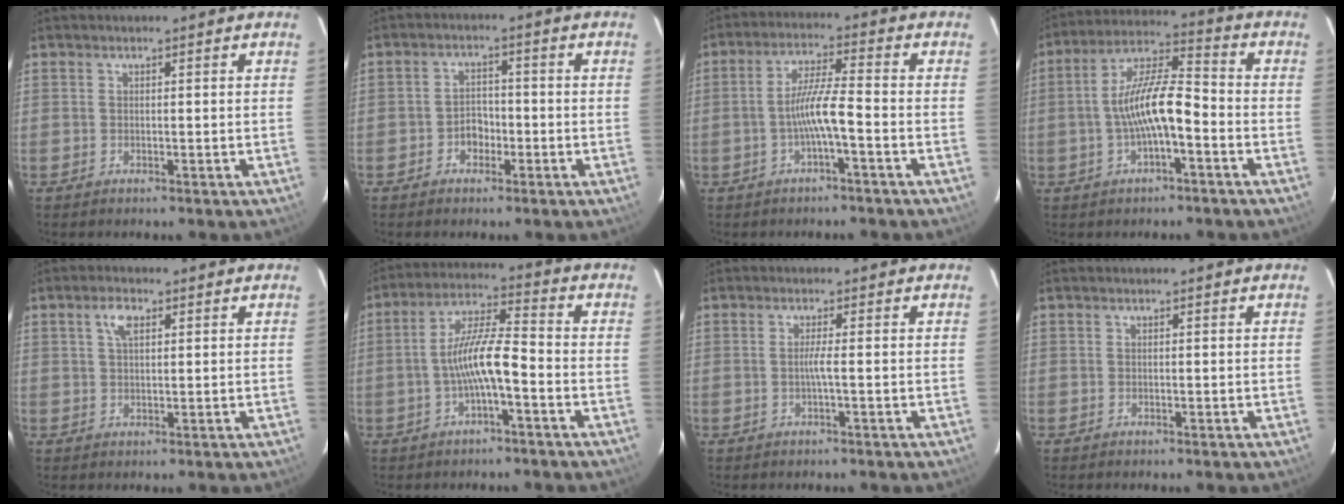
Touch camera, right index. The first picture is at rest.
{"total": 3.5, "force": [-1.6, 2.7, 1.5], "torque": [-0.030, 0.010, -0.022]}
{"total": 6.0, "force": [-2.3, 0.0, 5.6], "torque": [-0.114, 0.009, -0.040]}
{"total": 10.6, "force": [-2.8, 2.7, 9.9], "torque": [-0.191, 0.018, -0.051]}
{"total": 3.3, "force": [1.4, 1.6, 2.5], "torque": [-0.049, 0.009, 0.026]}
{"total": 8.7, "force": [-2.8, 1.4, 8.1], "torque": [-0.167, 0.014, -0.051]}
{"total": 1.6, "force": [-0.4, -0.6, 1.4], "torque": [-0.024, -0.003, -0.010]}
{"total": 0.0}